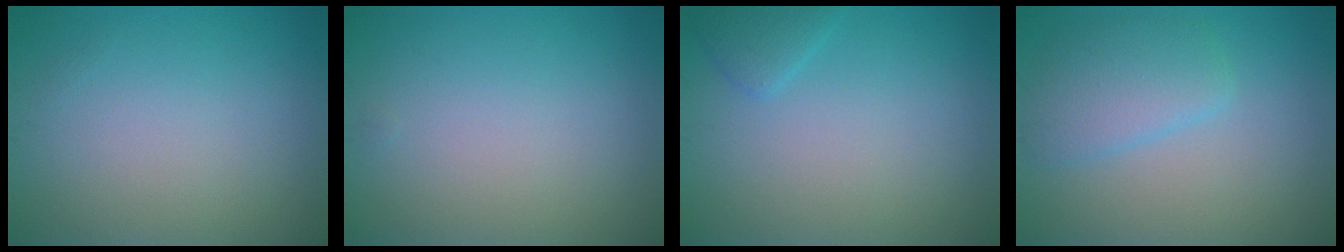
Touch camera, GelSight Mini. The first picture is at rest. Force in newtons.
{"total": 0.0}
{"total": 1.4, "press": 1.4, "slide": 0.1}
{"total": 3.3, "press": 3.3, "slide": 0.2}